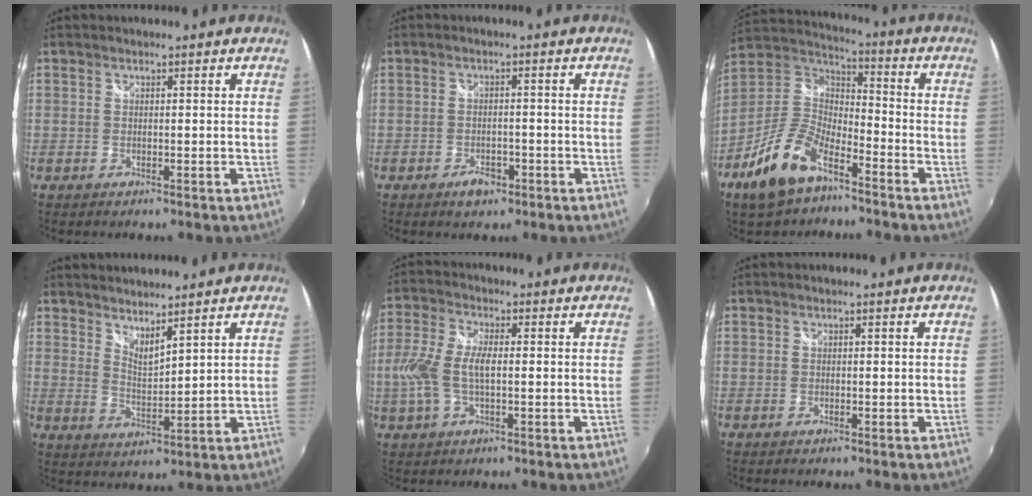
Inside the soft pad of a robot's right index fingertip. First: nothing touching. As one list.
[{"total": 3.5, "force": [-2.1, 2.1, 1.9], "torque": [-0.040, -0.002, -0.032]}, {"total": 15.2, "force": [-9.1, 6.8, 10.0], "torque": [-0.221, -0.009, -0.176]}, {"total": 5.1, "force": [4.6, 0.7, 2.1], "torque": [-0.031, -0.008, 0.080]}, {"total": 8.6, "force": [-0.7, 3.6, 7.8], "torque": [-0.171, 0.004, -0.015]}, {"total": 0.0}]